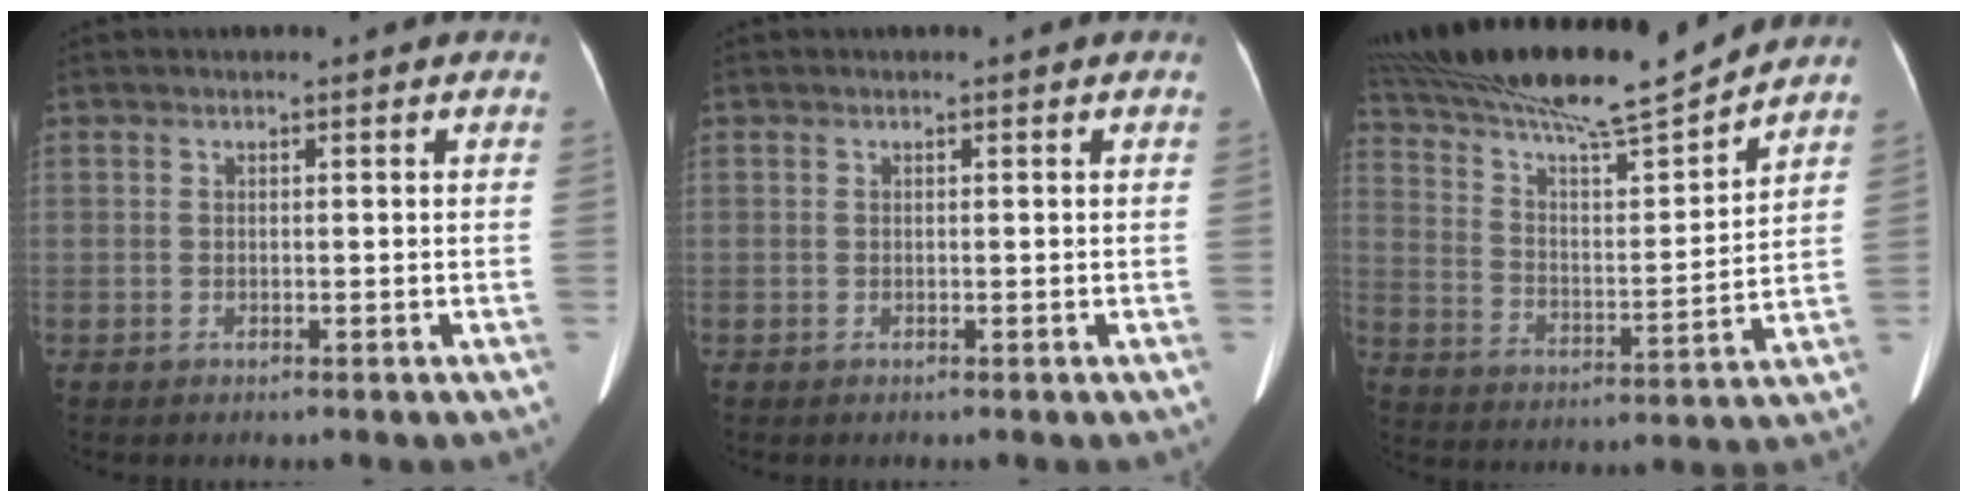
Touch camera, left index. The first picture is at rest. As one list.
[{"total": 0.0}, {"total": 19.2, "force": [17.2, 0.0, 8.7], "torque": [-0.161, -0.006, 0.283]}]